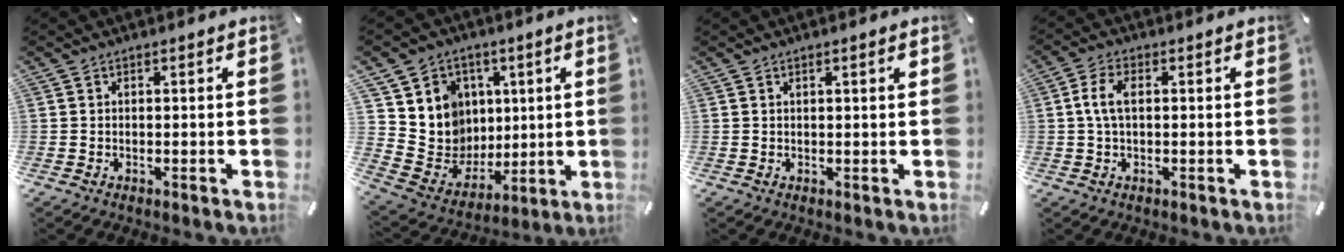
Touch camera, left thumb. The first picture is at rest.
{"total": 12.7, "force": [2.3, 12.3, 2.2], "torque": [-0.026, -0.031, 0.062]}
{"total": 1.0, "force": [0.5, 0.0, 0.9], "torque": [-0.016, 0.000, 0.007]}
{"total": 5.5, "force": [0.6, 2.8, 4.7], "torque": [-0.105, 0.006, 0.007]}